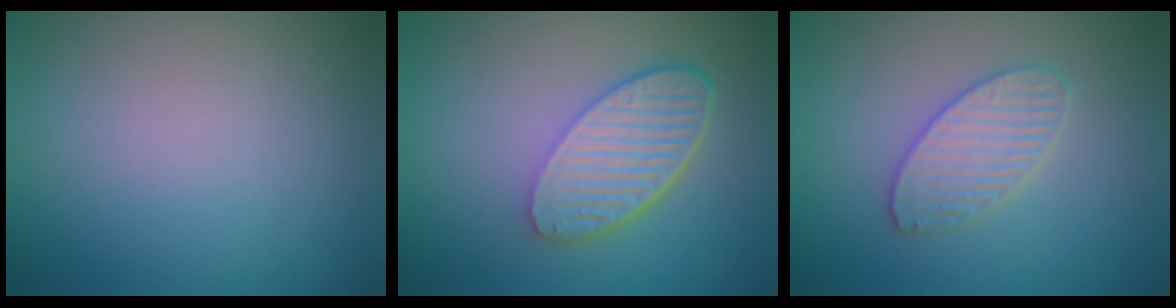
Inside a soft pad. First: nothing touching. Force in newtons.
{"total": 5.6, "press": 4.2, "slide": 3.7}
{"total": 3.0, "press": 3.0, "slide": 0.2}